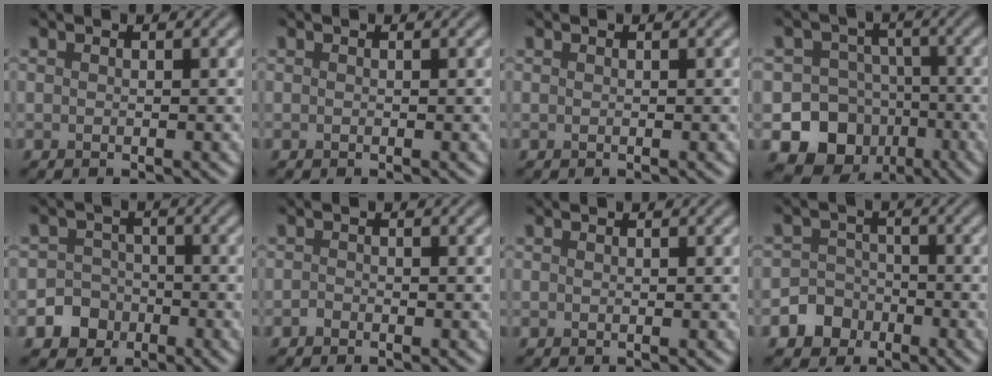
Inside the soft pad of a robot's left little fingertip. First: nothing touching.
{"total": 0.0}
{"total": 0.0}
{"total": 13.1, "force": [-5.9, 11.3, 2.8], "torque": [-0.036, -0.035, -0.107]}
{"total": 5.1, "force": [-2.5, 4.4, 0.7], "torque": [0.025, -0.010, -0.063]}
{"total": 0.6, "force": [-0.5, 0.3, 0.2], "torque": [-0.001, -0.001, -0.011]}
{"total": 0.0}
{"total": 4.7, "force": [-2.6, 3.9, 0.5], "torque": [0.024, -0.008, -0.064]}